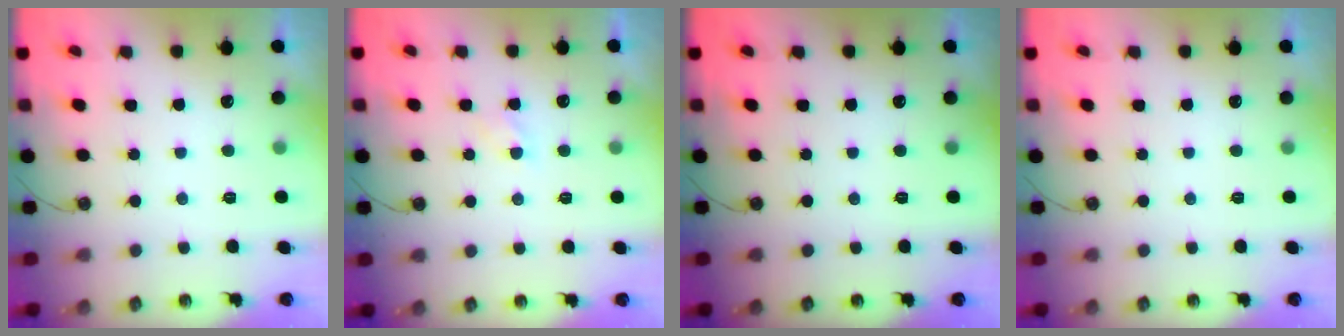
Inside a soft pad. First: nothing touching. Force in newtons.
{"total": 2.4, "press": 2.4, "slide": 0.3}
{"total": 0.0}
{"total": 0.0}